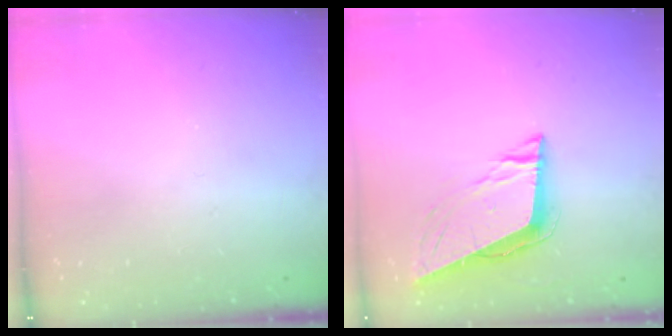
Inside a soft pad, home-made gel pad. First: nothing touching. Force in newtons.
{"total": 8.9, "press": 8.4, "slide": 2.7}